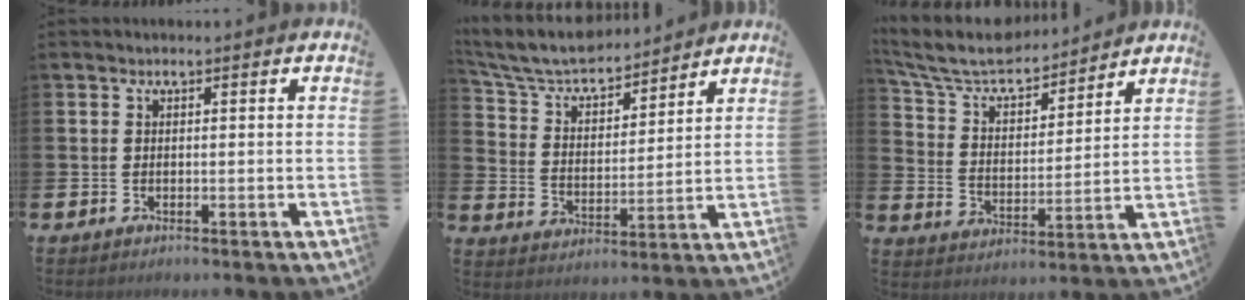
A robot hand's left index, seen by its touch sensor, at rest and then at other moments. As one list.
[{"total": 6.6, "force": [6.1, 1.7, 1.8], "torque": [-0.069, -0.049, 0.104]}, {"total": 7.3, "force": [6.6, 2.1, 2.3], "torque": [-0.082, -0.047, 0.113]}]